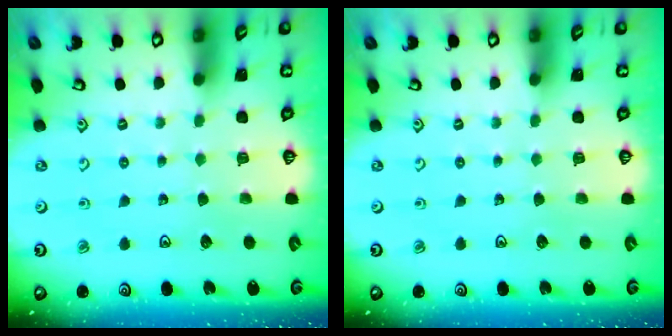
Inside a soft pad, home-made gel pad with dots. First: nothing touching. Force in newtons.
{"total": 0.0}